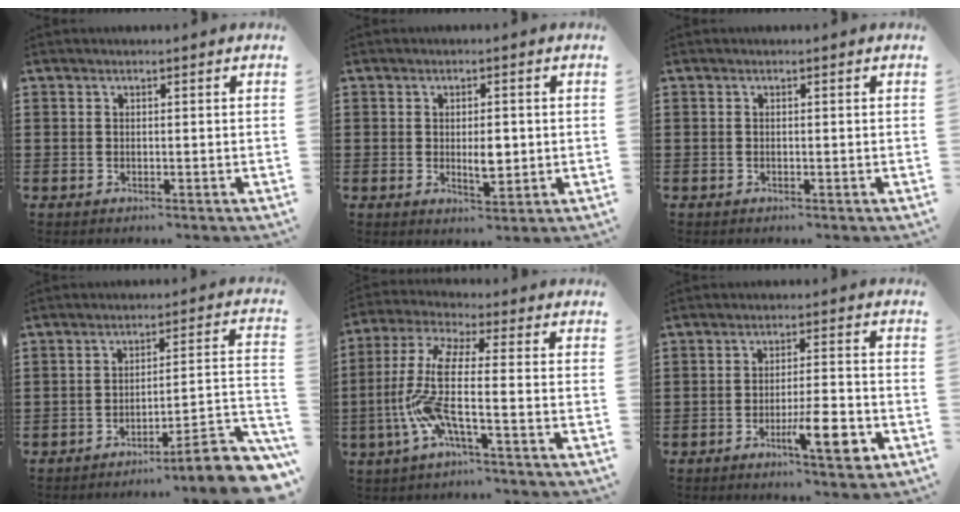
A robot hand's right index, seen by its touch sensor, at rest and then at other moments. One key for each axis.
{"total": 3.6, "fx": 0.1, "fy": 1.5, "fz": 3.3, "tx": -0.054, "ty": 0.000, "tz": -0.001}
{"total": 0.0}
{"total": 7.6, "fx": -5.6, "fy": 0.3, "fz": 5.2, "tx": -0.078, "ty": -0.007, "tz": -0.105}
{"total": 9.7, "fx": -2.7, "fy": 1.5, "fz": 9.2, "tx": -0.217, "ty": -0.016, "tz": -0.060}
{"total": 7.5, "fx": -3.5, "fy": 1.3, "fz": 6.5, "tx": -0.112, "ty": -0.006, "tz": -0.057}